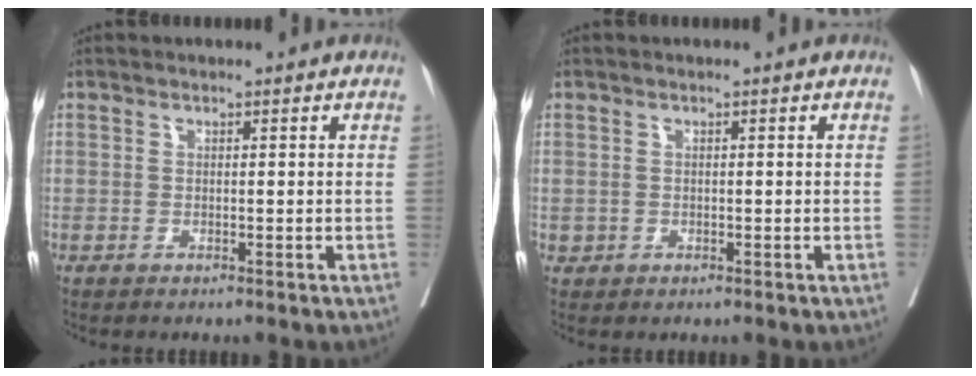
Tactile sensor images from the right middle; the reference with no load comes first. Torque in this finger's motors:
{"motor_torque": [0.48, -0.48, -0.05, 0.01]}